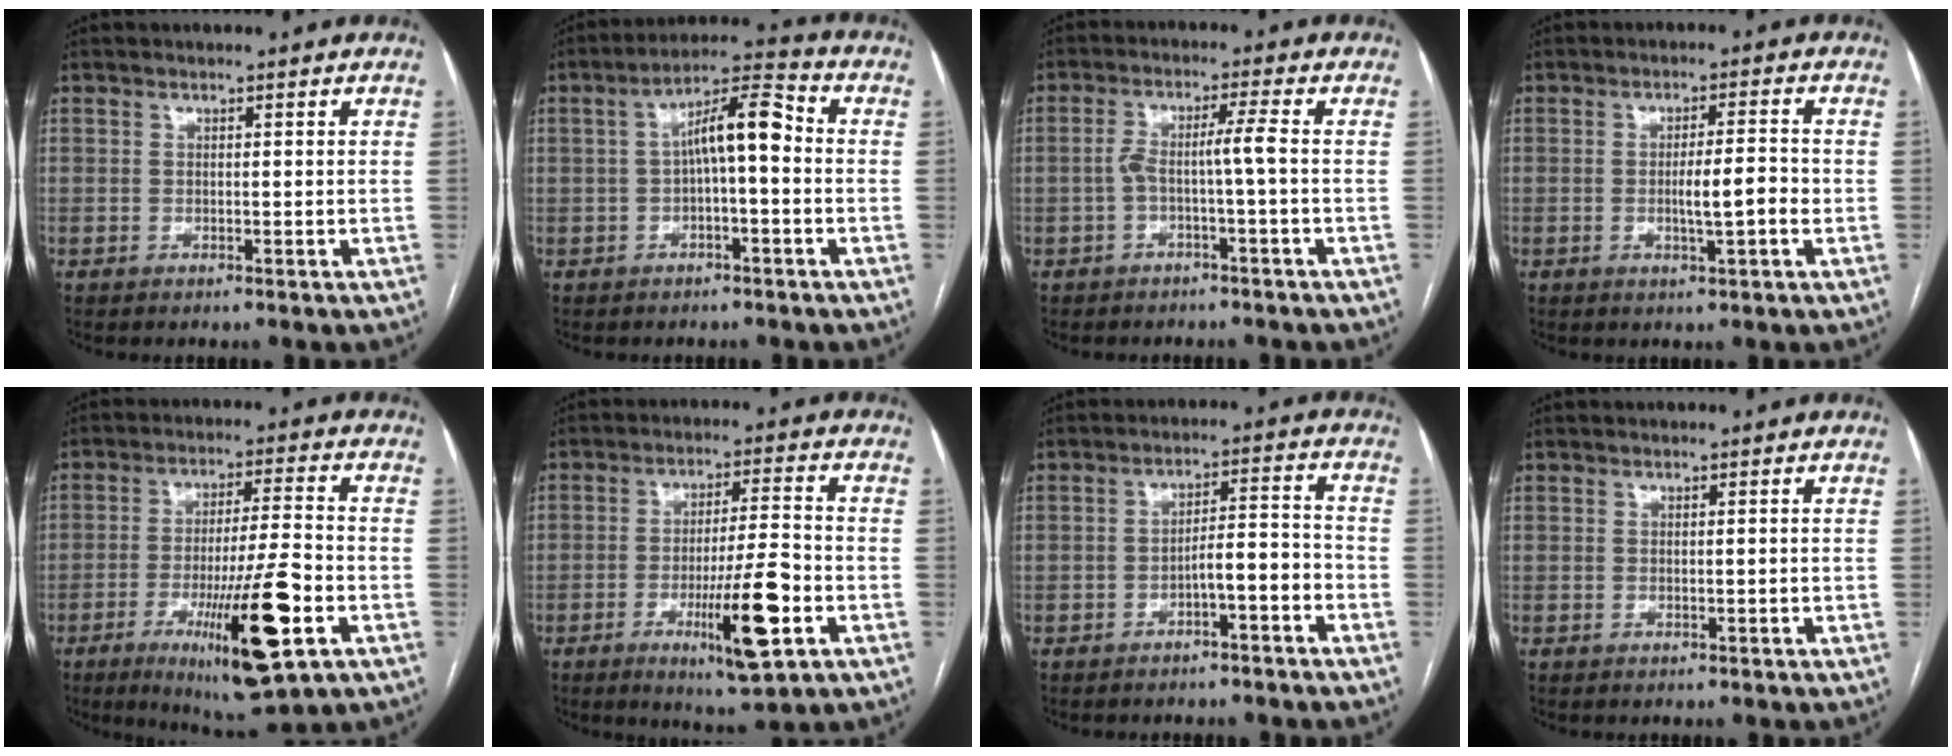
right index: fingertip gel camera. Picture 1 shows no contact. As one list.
[{"total": 8.2, "force": [0.0, 2.0, 8.0], "torque": [-0.134, 0.035, -0.003]}, {"total": 4.1, "force": [-1.1, -0.6, 3.9], "torque": [-0.078, 0.020, -0.015]}, {"total": 5.2, "force": [-1.0, 0.5, 5.1], "torque": [-0.084, -0.002, -0.014]}, {"total": 16.0, "force": [-6.2, 1.8, 14.7], "torque": [-0.245, -0.020, -0.093]}, {"total": 12.0, "force": [-4.4, 1.5, 11.0], "torque": [-0.181, -0.011, -0.066]}, {"total": 5.3, "force": [-2.7, 0.8, 4.4], "torque": [-0.067, 0.025, -0.040]}, {"total": 0.0}]